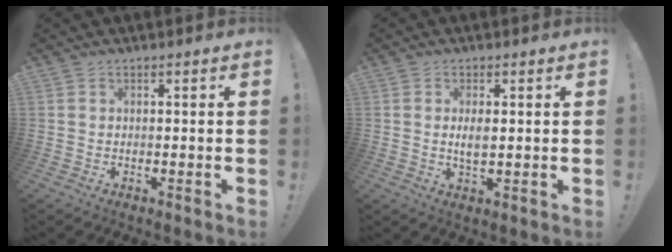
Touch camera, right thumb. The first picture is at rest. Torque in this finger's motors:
{"motor_torque": [0.04, 0.03, 0.20, 0.02, 0.01]}